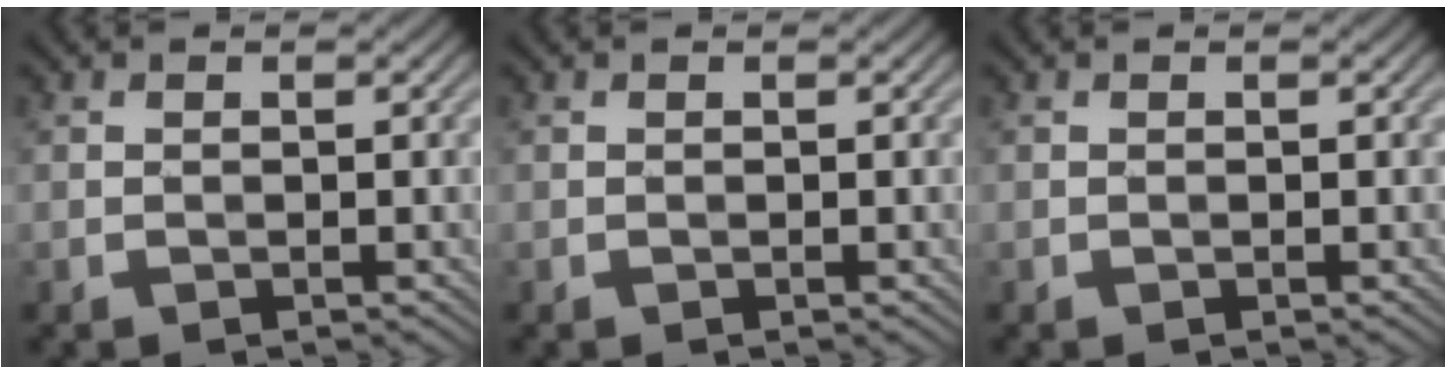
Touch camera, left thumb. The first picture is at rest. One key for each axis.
{"total": 0.0}
{"total": 0.0}